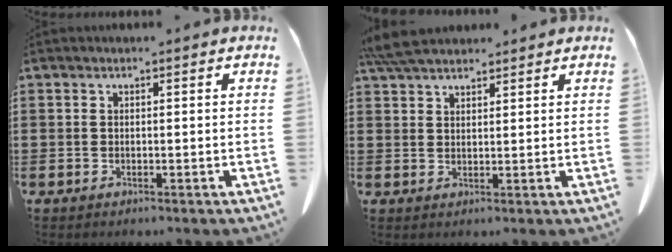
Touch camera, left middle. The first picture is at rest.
{"total": 5.1, "force": [4.6, 1.1, 2.1], "torque": [-0.052, -0.007, 0.089]}